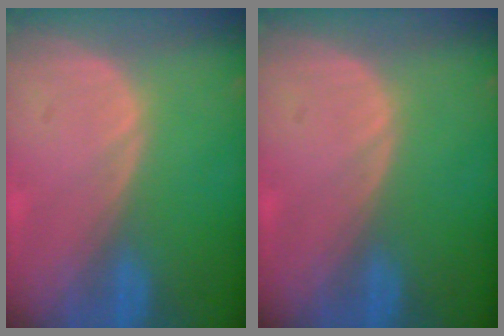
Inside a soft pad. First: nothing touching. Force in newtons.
{"total": 0.0}